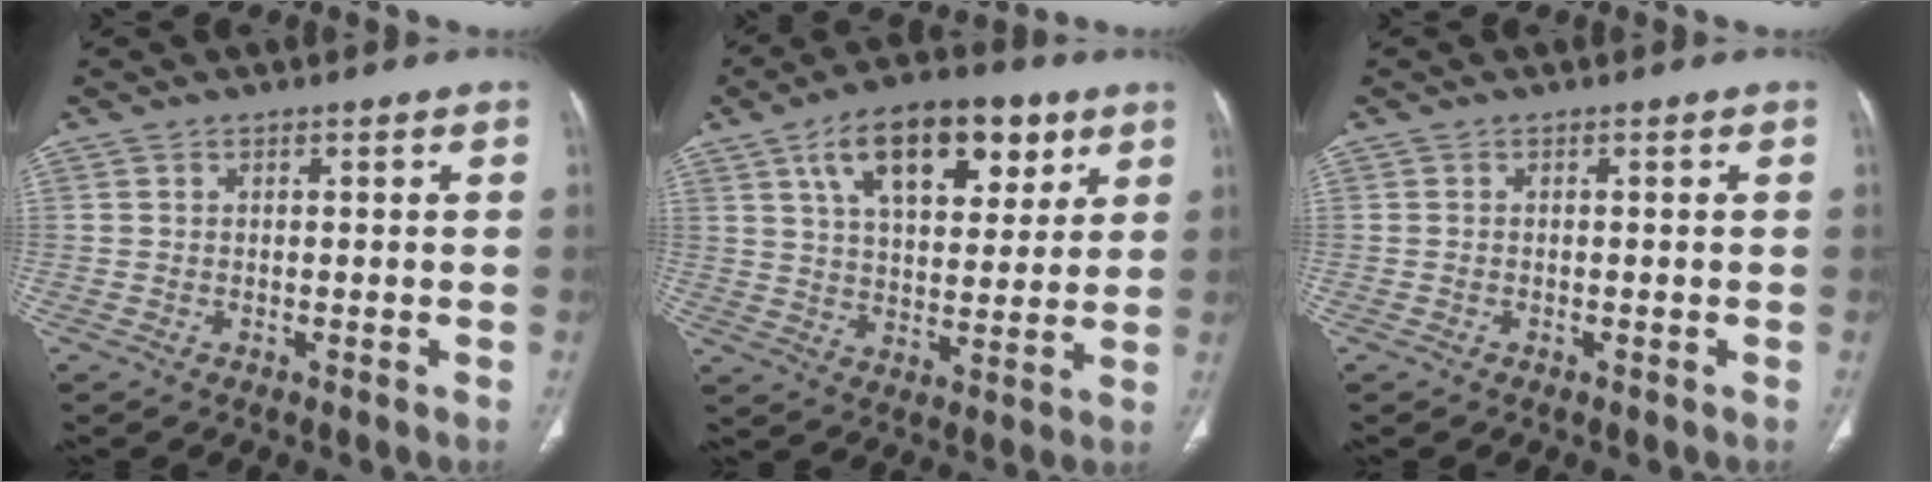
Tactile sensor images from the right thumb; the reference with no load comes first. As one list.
[{"total": 18.2, "force": [8.7, 9.3, 13.0], "torque": [-0.164, -0.018, 0.143]}, {"total": 0.0}]